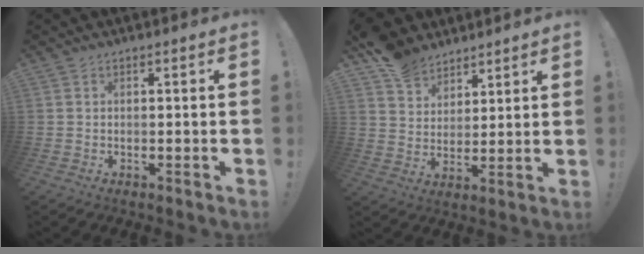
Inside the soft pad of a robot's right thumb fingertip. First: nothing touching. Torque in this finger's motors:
{"motor_torque": [-0.13, 1.56, 0.08, 0.06, 0.00]}